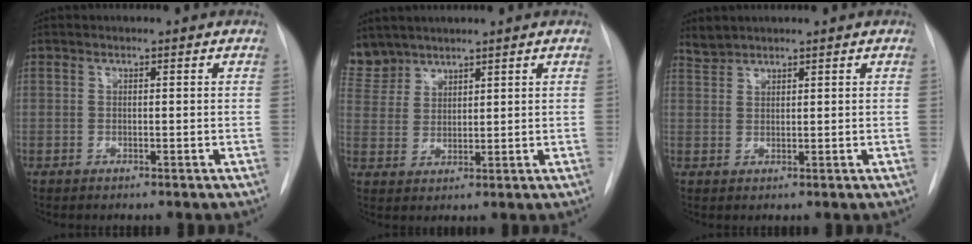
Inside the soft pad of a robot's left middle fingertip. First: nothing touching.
{"total": 6.4, "force": [5.8, 2.8, 0.1], "torque": [-0.004, 0.008, 0.127]}
{"total": 1.9, "force": [1.9, 0.1, -0.1], "torque": [-0.002, 0.005, 0.040]}